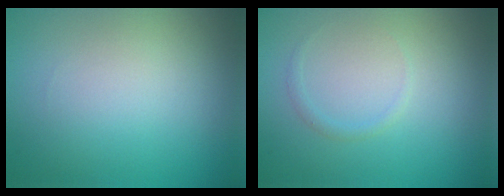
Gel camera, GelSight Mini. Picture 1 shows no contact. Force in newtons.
{"total": 0.7, "press": 0.7, "slide": 0.1}